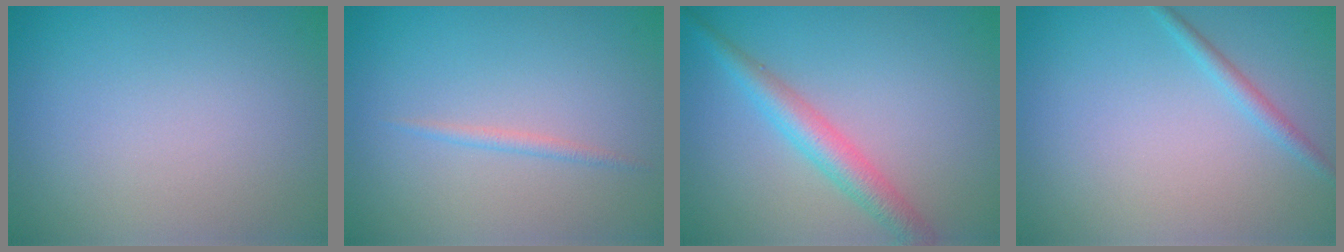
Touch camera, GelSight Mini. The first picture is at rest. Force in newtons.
{"total": 0.8, "press": 0.8, "slide": 0.0}
{"total": 3.3, "press": 3.3, "slide": 0.1}
{"total": 1.4, "press": 1.4, "slide": 0.1}